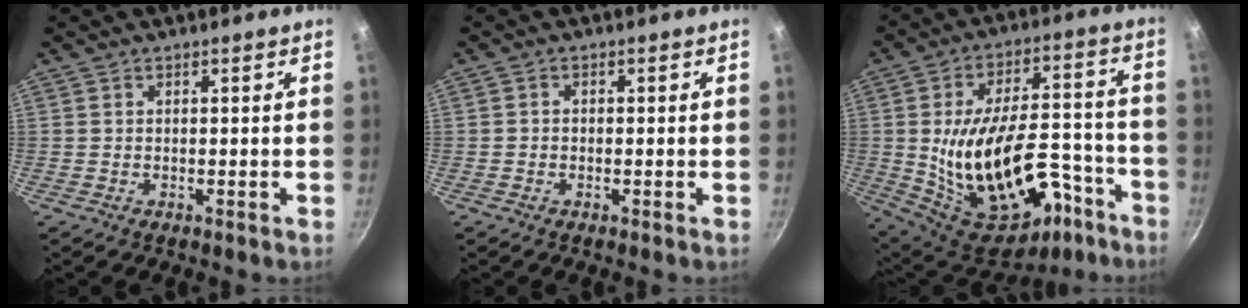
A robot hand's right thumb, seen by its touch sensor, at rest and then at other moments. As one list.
[{"total": 0.9, "force": [-0.3, 0.7, 0.4], "torque": [-0.009, 0.004, -0.007]}, {"total": 27.2, "force": [-9.3, 14.8, 20.9], "torque": [-0.300, 0.056, -0.113]}]